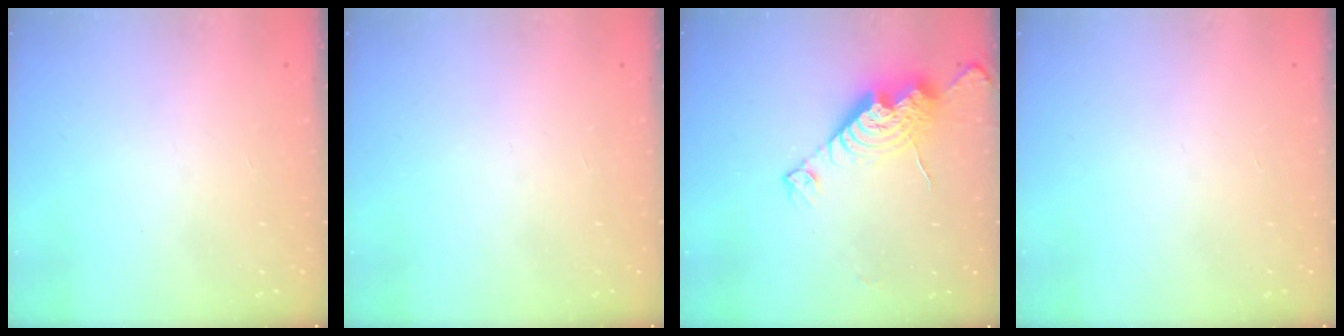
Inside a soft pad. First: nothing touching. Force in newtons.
{"total": 0.0}
{"total": 13.6, "press": 13.6, "slide": 1.3}
{"total": 0.0}